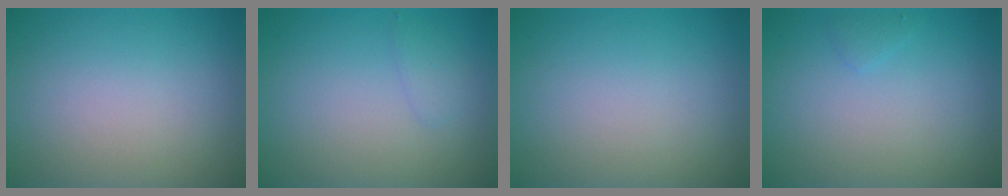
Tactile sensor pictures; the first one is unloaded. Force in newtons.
{"total": 1.0, "press": 0.9, "slide": 0.1}
{"total": 0.0}
{"total": 0.6, "press": 0.6, "slide": 0.0}